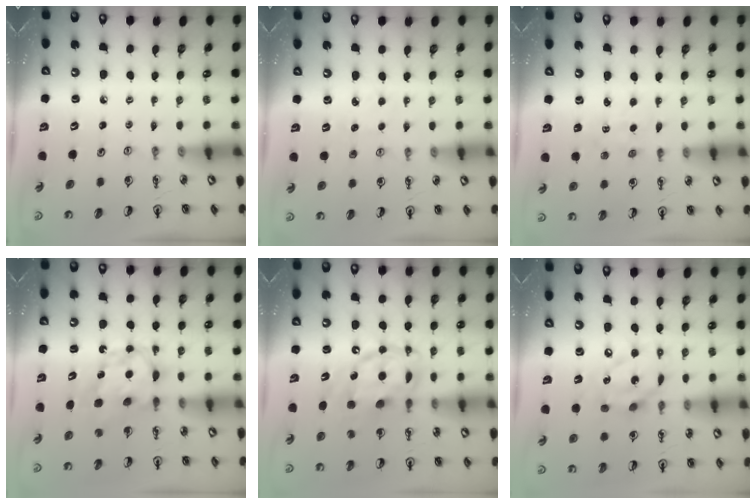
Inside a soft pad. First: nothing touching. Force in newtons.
{"total": 3.2, "press": 3.1, "slide": 0.4}
{"total": 1.3, "press": 1.3, "slide": 0.2}
{"total": 6.1, "press": 6.0, "slide": 0.4}
{"total": 12.1, "press": 12.0, "slide": 1.2}
{"total": 13.4, "press": 13.4, "slide": 1.3}